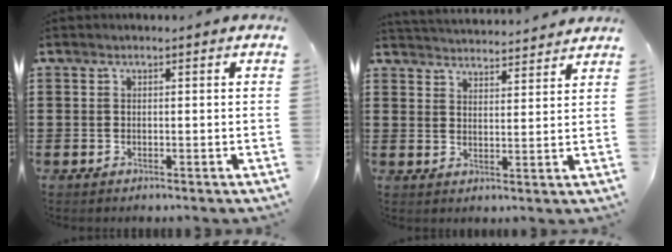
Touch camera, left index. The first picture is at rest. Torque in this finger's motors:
{"motor_torque": [0.02, 0.01, -0.01, 0.01]}